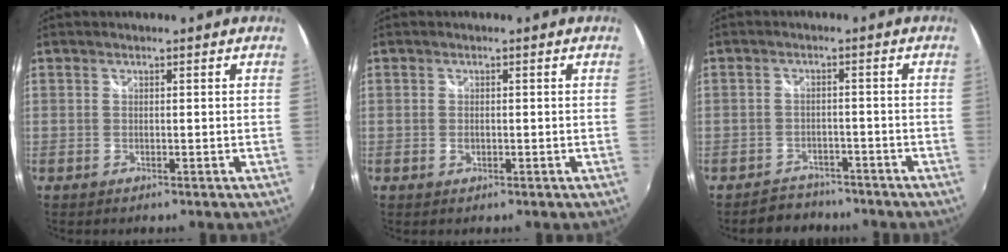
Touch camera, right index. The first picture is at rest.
{"total": 1.2, "force": [-0.4, 0.9, 0.8], "torque": [-0.015, -0.002, -0.006]}
{"total": 5.4, "force": [-4.6, 2.9, 0.3], "torque": [-0.021, 0.012, -0.067]}